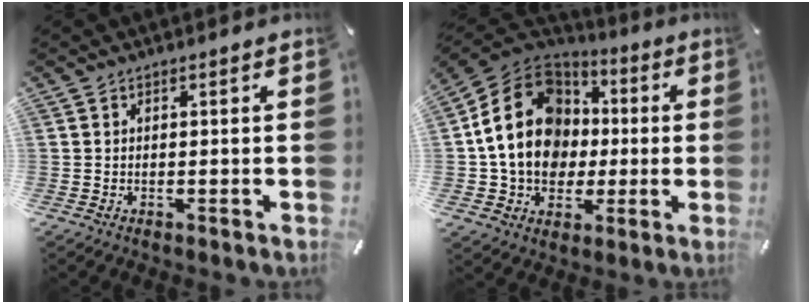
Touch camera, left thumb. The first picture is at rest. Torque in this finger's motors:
{"motor_torque": [2.31, 2.70, 0.98, 0.04, 0.55]}